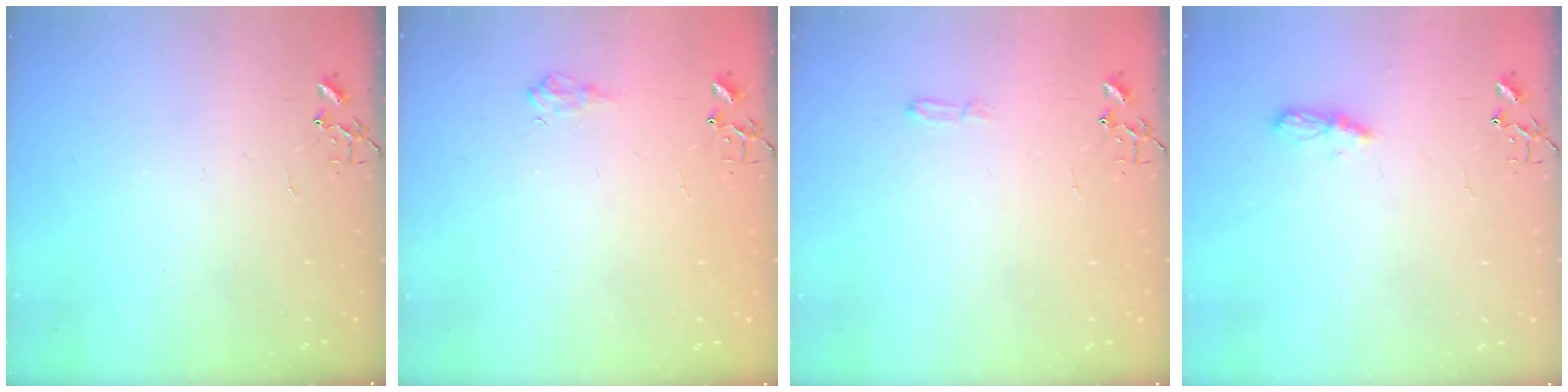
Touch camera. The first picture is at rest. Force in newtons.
{"total": 6.8, "press": 6.8, "slide": 0.8}
{"total": 4.0, "press": 3.9, "slide": 0.5}
{"total": 5.1, "press": 5.1, "slide": 0.5}